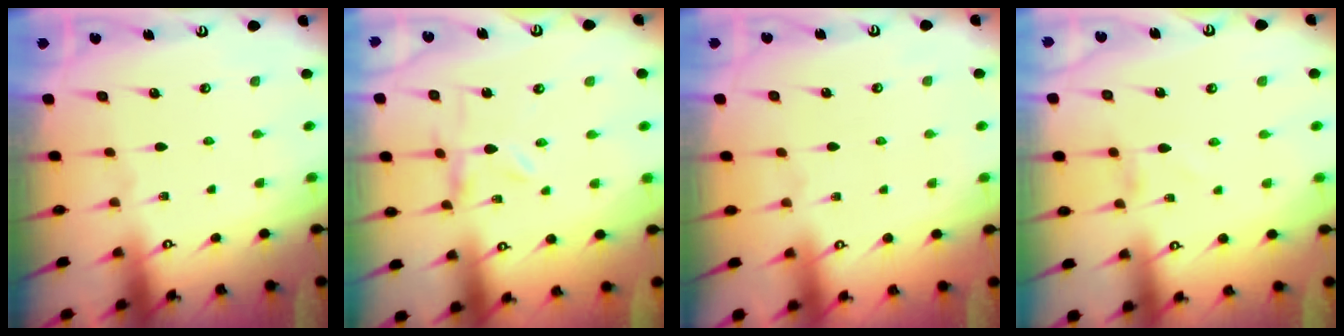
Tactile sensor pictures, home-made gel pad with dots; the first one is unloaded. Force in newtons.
{"total": 0.0}
{"total": 1.6, "press": 1.6, "slide": 0.2}
{"total": 0.6, "press": 0.6, "slide": 0.2}